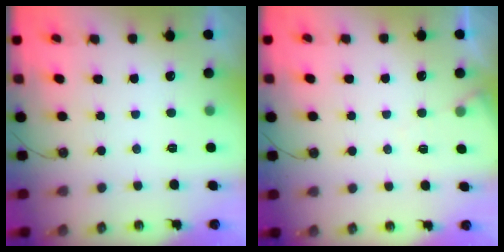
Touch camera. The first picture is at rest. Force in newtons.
{"total": 4.8, "press": 4.7, "slide": 0.7}